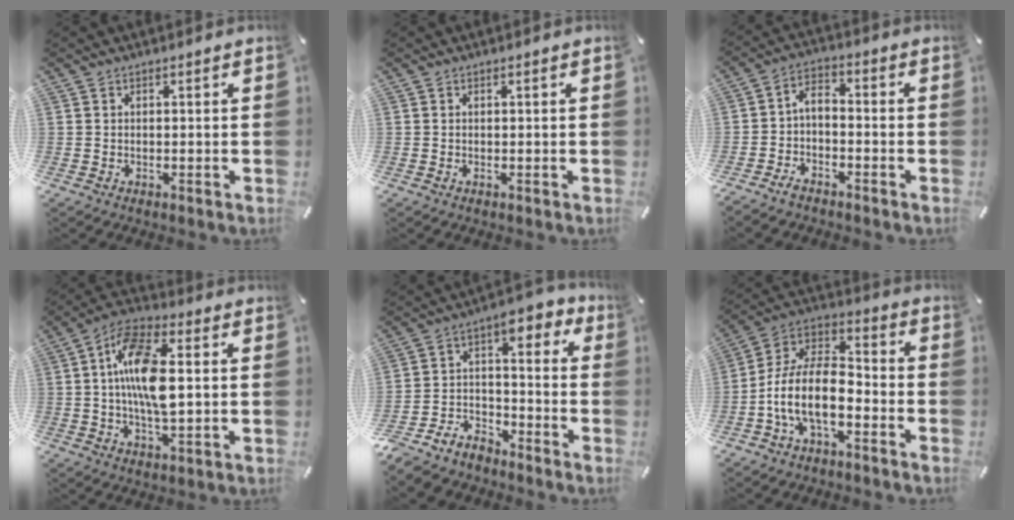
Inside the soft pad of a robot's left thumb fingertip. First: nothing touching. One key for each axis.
{"total": 0.7, "fx": 0.0, "fy": 0.0, "fz": 0.7, "tx": -0.011, "ty": -0.003, "tz": -0.001}
{"total": 3.8, "fx": -2.4, "fy": 1.8, "fz": 2.3, "tx": -0.046, "ty": 0.011, "tz": -0.048}
{"total": 14.1, "fx": 1.1, "fy": 6.0, "fz": 12.7, "tx": -0.257, "ty": 0.004, "tz": 0.018}
{"total": 8.2, "fx": -5.6, "fy": 5.5, "fz": 2.4, "tx": -0.054, "ty": 0.023, "tz": -0.108}
{"total": 13.4, "fx": -5.9, "fy": 6.8, "fz": 9.9, "tx": -0.211, "ty": 0.010, "tz": -0.109}